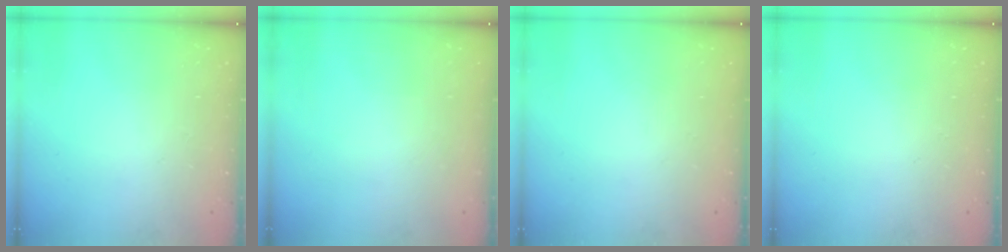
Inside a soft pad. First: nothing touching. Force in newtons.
{"total": 0.0}
{"total": 0.0}
{"total": 0.0}